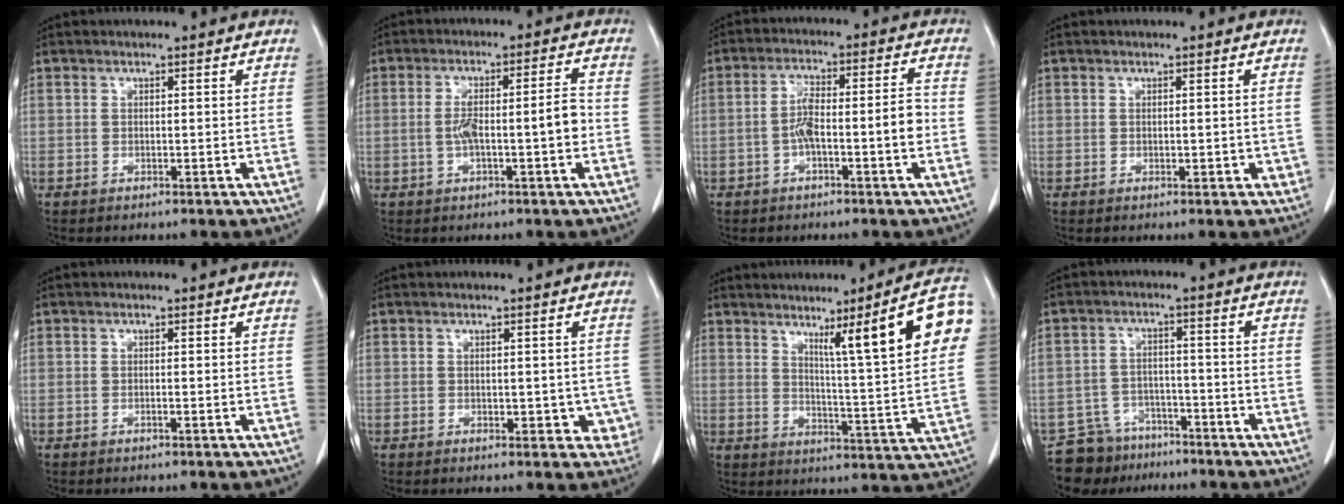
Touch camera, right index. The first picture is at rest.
{"total": 7.0, "force": [-1.2, 0.9, 6.8], "torque": [-0.123, 0.019, -0.018]}
{"total": 7.4, "force": [-1.9, 1.1, 7.0], "torque": [-0.126, 0.026, -0.033]}
{"total": 1.4, "force": [-0.2, 0.8, 1.1], "torque": [-0.012, 0.002, 0.001]}
{"total": 0.0}
{"total": 3.5, "force": [-0.4, 2.4, 2.5], "torque": [-0.008, 0.003, 0.000]}
{"total": 15.6, "force": [6.8, -0.3, 14.0], "torque": [-0.185, 0.004, 0.091]}
{"total": 7.6, "force": [-6.2, 4.5, -0.1], "torque": [0.008, 0.024, -0.101]}